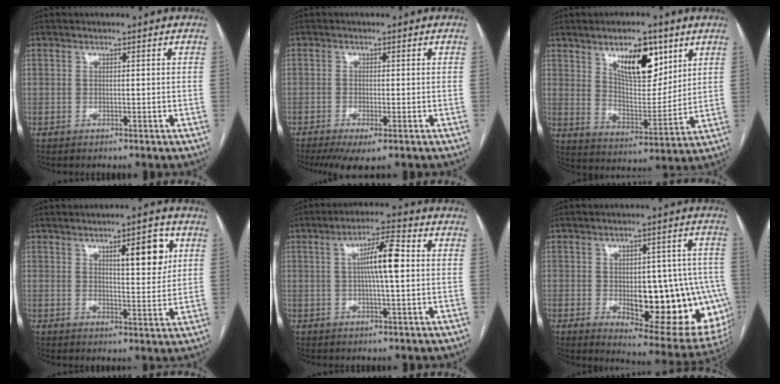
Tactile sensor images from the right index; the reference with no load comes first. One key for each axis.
{"total": 4.9, "fx": -3.0, "fy": 1.0, "fz": 3.7, "tx": -0.059, "ty": -0.013, "tz": -0.048}
{"total": 12.2, "fx": 6.6, "fy": 4.8, "fz": 9.1, "tx": -0.147, "ty": 0.000, "tz": 0.119}
{"total": 7.6, "fx": 3.1, "fy": 2.0, "fz": 6.7, "tx": -0.092, "ty": 0.000, "tz": 0.044}
{"total": 7.4, "fx": 0.9, "fy": 0.7, "fz": 7.3, "tx": -0.129, "ty": 0.014, "tz": 0.010}
{"total": 20.1, "fx": -4.3, "fy": 8.1, "fz": 17.9, "tx": -0.149, "ty": 0.016, "tz": -0.027}